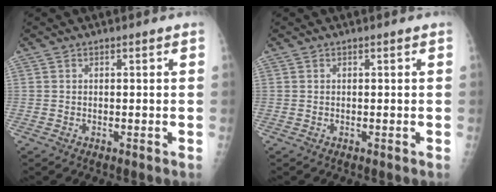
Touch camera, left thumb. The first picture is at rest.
{"total": 0.0}